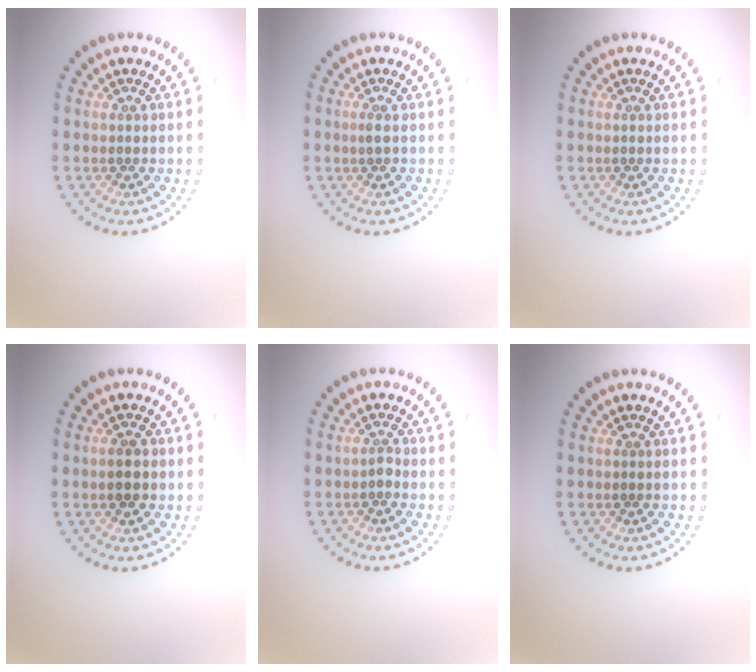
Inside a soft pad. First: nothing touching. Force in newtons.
{"total": 0.7, "press": 0.4, "slide": 0.5}
{"total": 0.0}
{"total": 1.9, "press": 1.9, "slide": 0.0}
{"total": 0.9, "press": 0.6, "slide": 0.7}
{"total": 0.0}